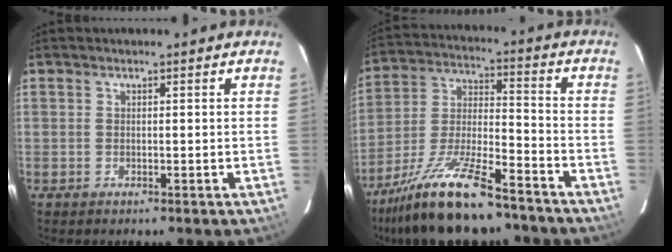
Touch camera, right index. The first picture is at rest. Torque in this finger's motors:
{"motor_torque": [1.26, -0.88, 0.76, 0.20]}